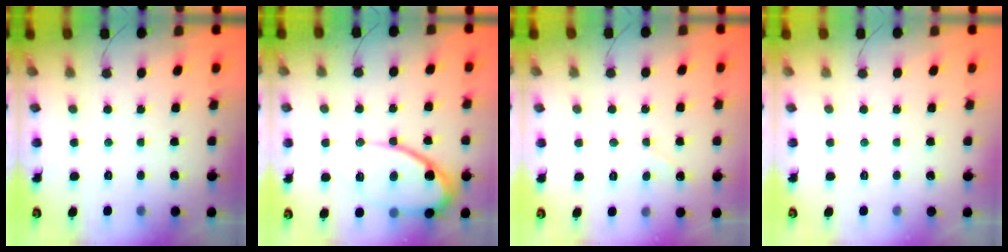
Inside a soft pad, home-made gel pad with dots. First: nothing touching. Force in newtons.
{"total": 12.9, "press": 12.8, "slide": 1.5}
{"total": 1.9, "press": 1.8, "slide": 0.2}
{"total": 0.0}